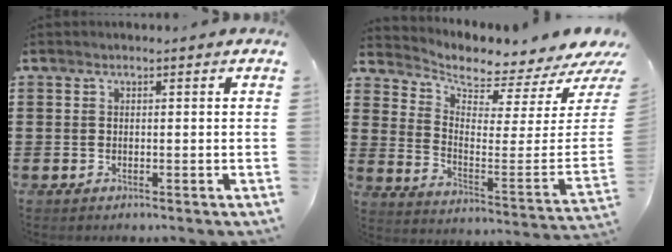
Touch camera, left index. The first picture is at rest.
{"total": 3.2, "force": [3.1, 0.2, 0.9], "torque": [-0.036, -0.056, 0.048]}